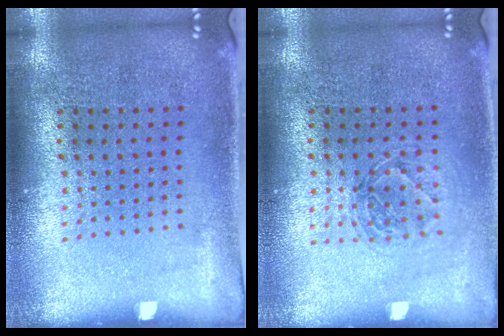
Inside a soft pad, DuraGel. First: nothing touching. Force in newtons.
{"total": 1.2, "press": 1.1, "slide": 0.6}